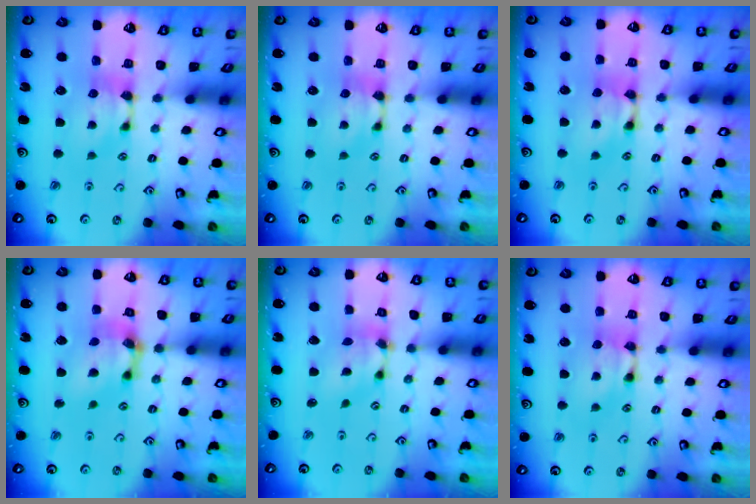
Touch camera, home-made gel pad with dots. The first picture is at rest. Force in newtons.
{"total": 0.0}
{"total": 2.0, "press": 2.0, "slide": 0.1}
{"total": 6.6, "press": 6.2, "slide": 2.3}
{"total": 6.4, "press": 6.0, "slide": 2.2}
{"total": 1.8, "press": 1.8, "slide": 0.1}